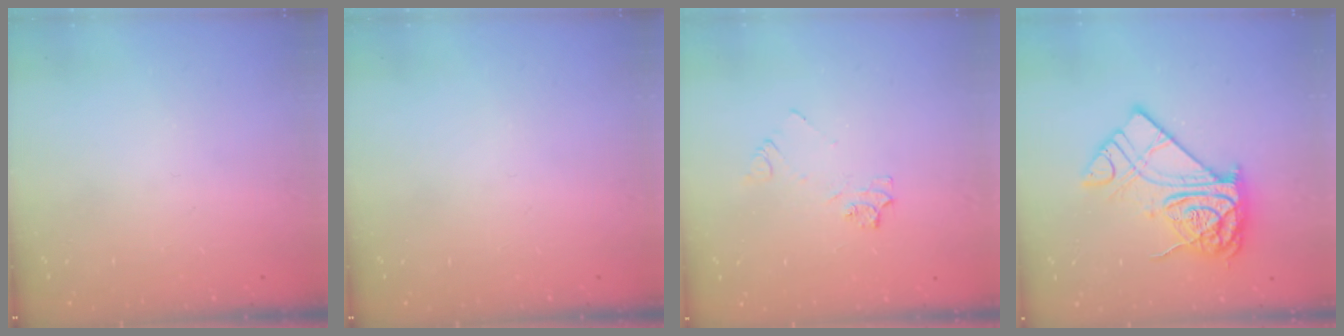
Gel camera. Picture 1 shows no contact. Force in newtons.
{"total": 0.0}
{"total": 5.9, "press": 5.9, "slide": 0.8}
{"total": 17.2, "press": 17.2, "slide": 1.3}